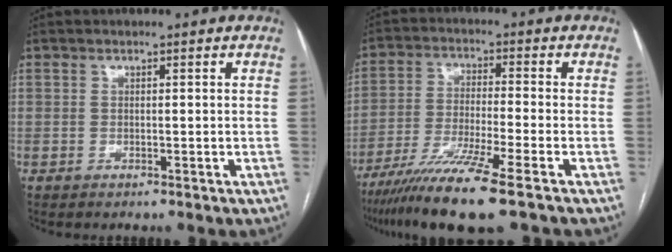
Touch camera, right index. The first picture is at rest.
{"total": 11.7, "force": [-7.9, -0.8, 8.5], "torque": [-0.163, -0.032, -0.140]}